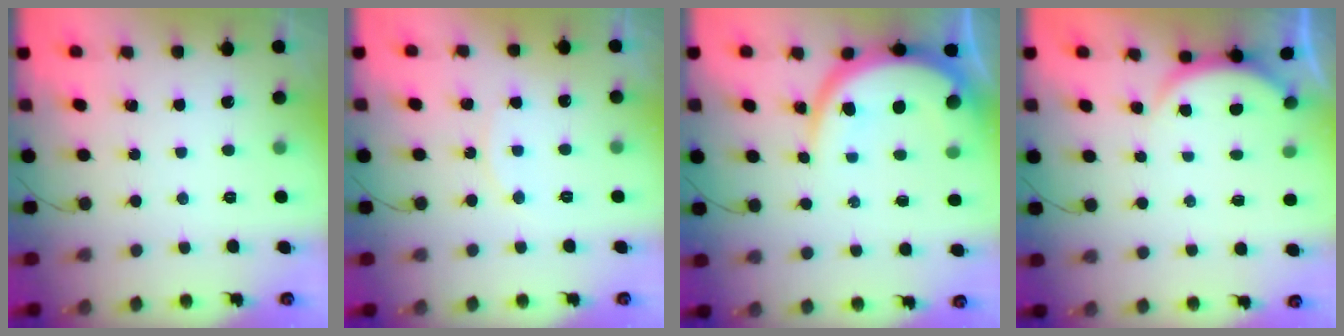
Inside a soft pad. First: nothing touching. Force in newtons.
{"total": 7.0, "press": 7.0, "slide": 0.6}
{"total": 12.0, "press": 12.0, "slide": 1.2}
{"total": 2.5, "press": 2.5, "slide": 0.6}